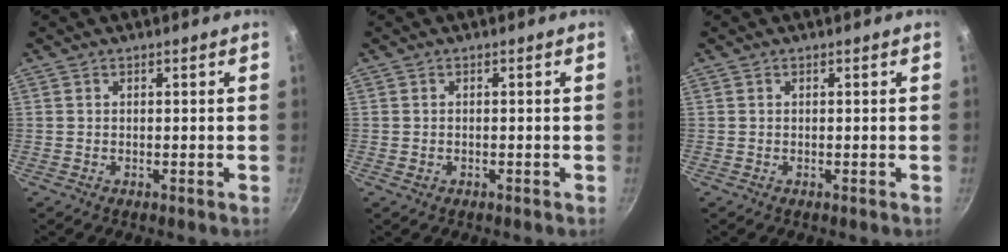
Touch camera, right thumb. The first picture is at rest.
{"total": 0.7, "force": [-0.2, 0.5, 0.4], "torque": [-0.005, 0.001, -0.005]}
{"total": 0.0}